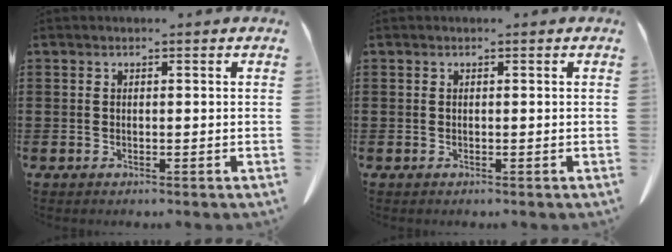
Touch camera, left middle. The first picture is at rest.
{"total": 0.0}